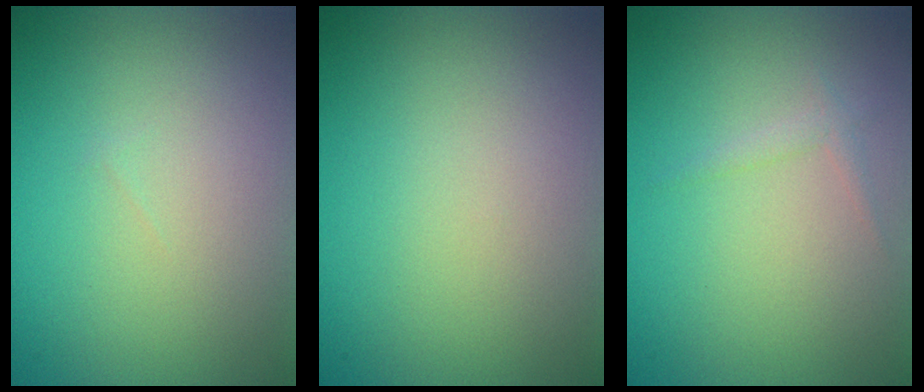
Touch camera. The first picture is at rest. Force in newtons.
{"total": 0.0}
{"total": 0.9, "press": 0.9, "slide": 0.1}